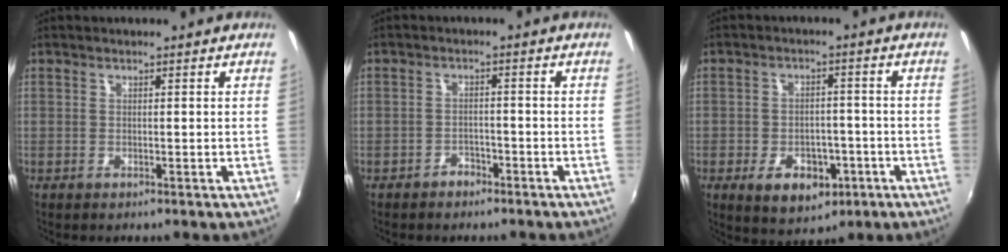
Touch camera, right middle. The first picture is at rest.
{"total": 2.7, "force": [-2.2, 1.5, 0.4], "torque": [-0.018, 0.007, -0.029]}
{"total": 9.4, "force": [-4.4, 6.0, 5.7], "torque": [-0.114, -0.001, -0.055]}